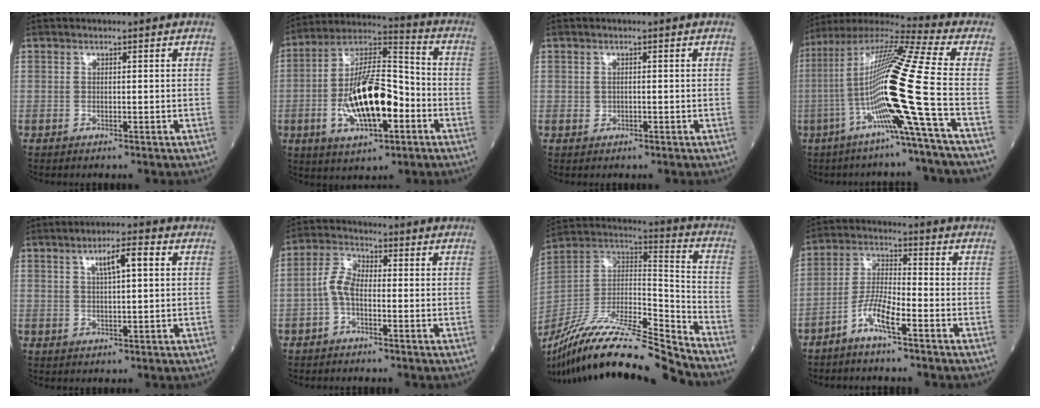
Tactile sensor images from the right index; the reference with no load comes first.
{"total": 16.8, "force": [-4.1, 5.7, 15.3], "torque": [-0.289, 0.014, -0.070]}
{"total": 0.7, "force": [0.0, 0.7, 0.3], "torque": [-0.004, 0.001, 0.002]}
{"total": 18.6, "force": [-5.0, -2.4, 17.8], "torque": [-0.343, -0.003, -0.108]}
{"total": 5.0, "force": [1.7, 0.8, 4.6], "torque": [-0.080, 0.009, 0.030]}
{"total": 4.6, "force": [-1.2, 2.2, 3.9], "torque": [-0.079, 0.010, -0.029]}
{"total": 23.3, "force": [-20.7, 0.9, 10.8], "torque": [-0.232, 0.005, -0.368]}
{"total": 6.4, "force": [-4.0, 0.8, 4.9], "torque": [-0.106, 0.003, -0.081]}